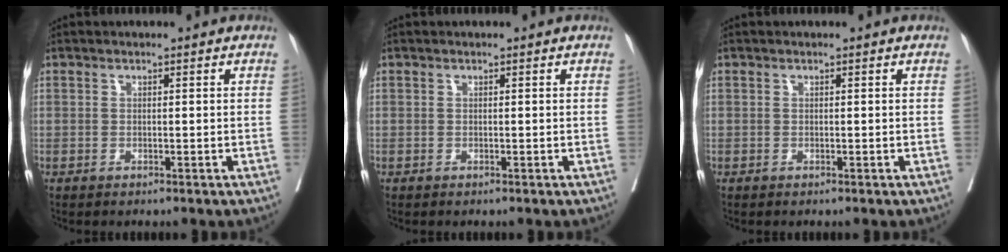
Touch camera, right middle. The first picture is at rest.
{"total": 0.0}
{"total": 0.0}